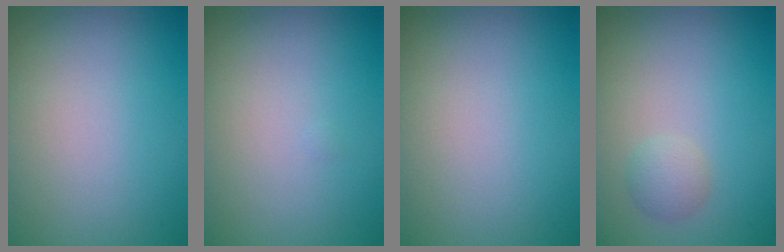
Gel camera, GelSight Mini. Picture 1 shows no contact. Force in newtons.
{"total": 0.0}
{"total": 0.0}
{"total": 1.5, "press": 1.5, "slide": 0.0}